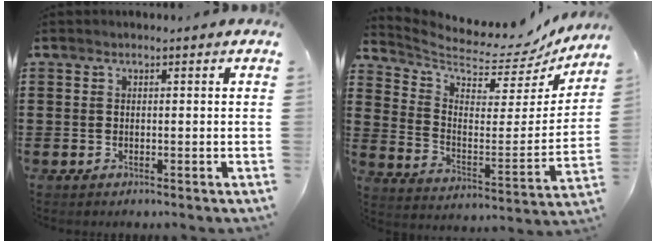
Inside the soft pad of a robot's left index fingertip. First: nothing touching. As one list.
[{"total": 5.2, "force": [4.8, 1.2, 1.6], "torque": [-0.060, -0.052, 0.080]}]